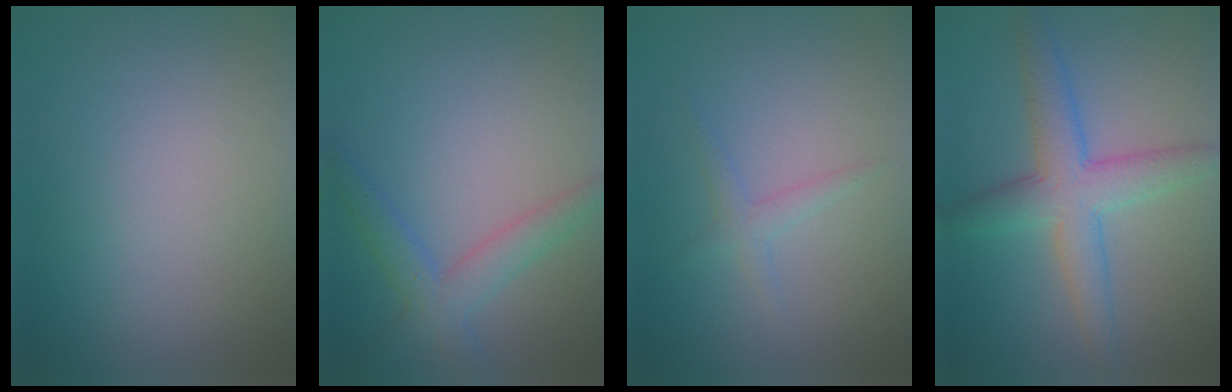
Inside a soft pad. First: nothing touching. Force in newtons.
{"total": 3.5, "press": 3.5, "slide": 0.1}
{"total": 1.4, "press": 1.4, "slide": 0.0}
{"total": 4.5, "press": 4.5, "slide": 0.2}